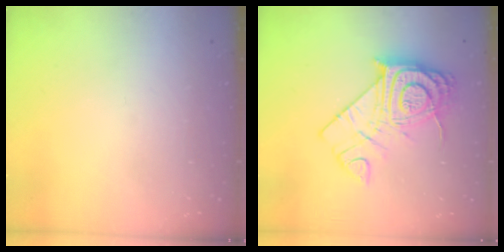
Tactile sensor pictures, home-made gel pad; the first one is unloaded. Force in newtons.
{"total": 19.5, "press": 19.4, "slide": 1.6}